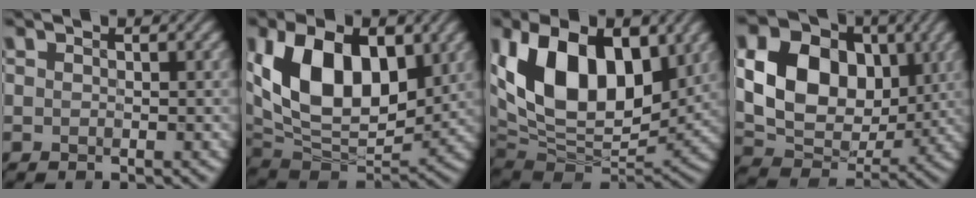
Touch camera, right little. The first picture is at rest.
{"total": 13.2, "force": [2.7, 8.1, 10.1], "torque": [-0.194, -0.001, 0.047]}
{"total": 14.7, "force": [3.4, 8.9, 11.1], "torque": [-0.203, 0.008, 0.059]}
{"total": 11.0, "force": [1.5, 8.1, 7.4], "torque": [-0.148, 0.003, 0.020]}